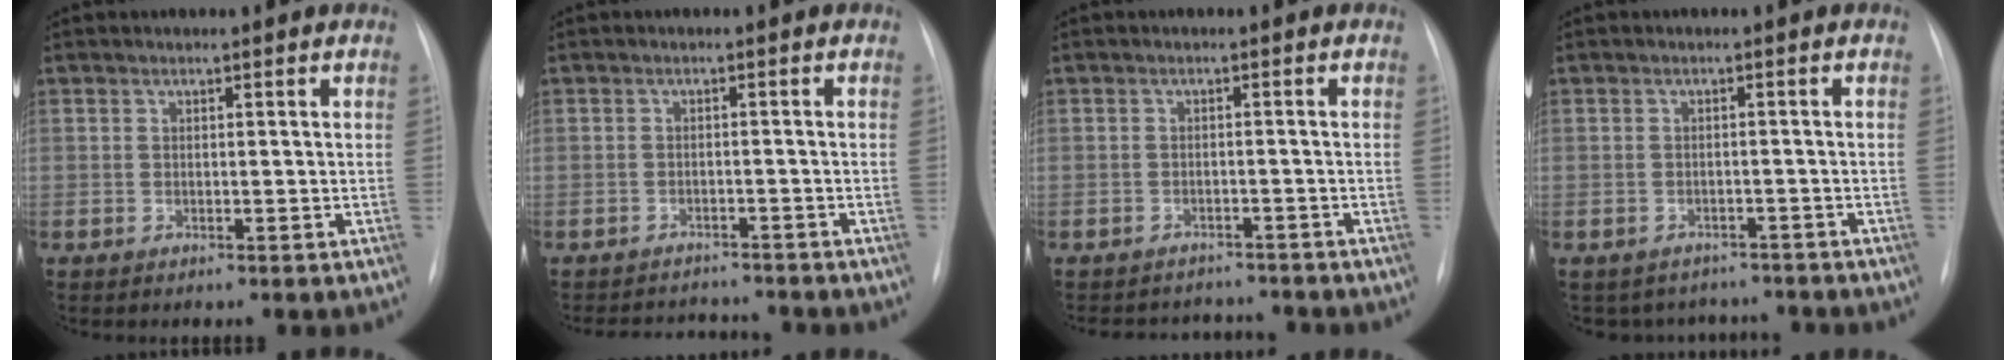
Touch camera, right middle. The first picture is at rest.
{"total": 6.2, "force": [-6.1, 1.2, 0.5], "torque": [-0.006, 0.008, -0.081]}
{"total": 6.6, "force": [-6.3, 1.9, 0.2], "torque": [0.000, 0.014, -0.077]}
{"total": 7.3, "force": [-6.5, 3.3, 0.1], "torque": [0.004, 0.021, -0.074]}